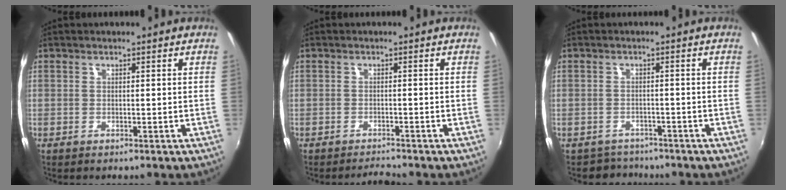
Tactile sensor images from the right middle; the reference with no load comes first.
{"total": 1.9, "force": [-1.9, -0.1, 0.1], "torque": [-0.011, -0.005, -0.034]}
{"total": 3.9, "force": [-3.4, 1.8, -0.4], "torque": [-0.009, -0.001, -0.057]}